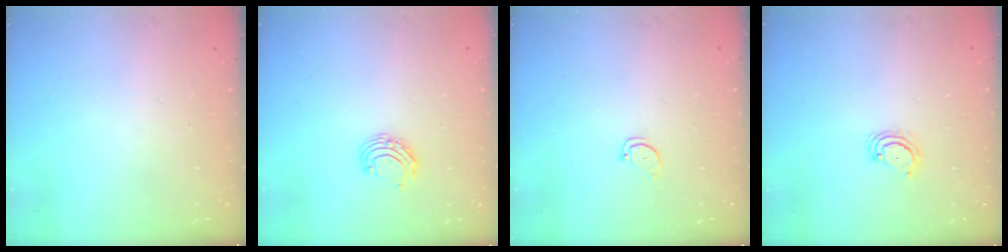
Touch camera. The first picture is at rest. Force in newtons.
{"total": 7.3, "press": 7.3, "slide": 0.9}
{"total": 2.0, "press": 2.0, "slide": 0.2}
{"total": 3.6, "press": 3.6, "slide": 0.4}